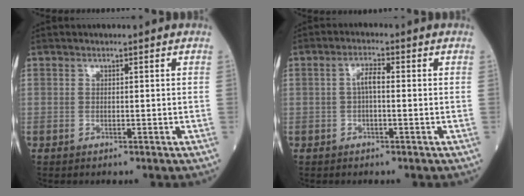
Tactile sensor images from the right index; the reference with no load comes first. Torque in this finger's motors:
{"motor_torque": [0.62, 0.03, 0.28, 0.08]}